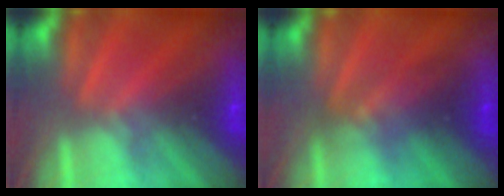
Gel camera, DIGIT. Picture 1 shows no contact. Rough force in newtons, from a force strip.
{"total": 2.9}